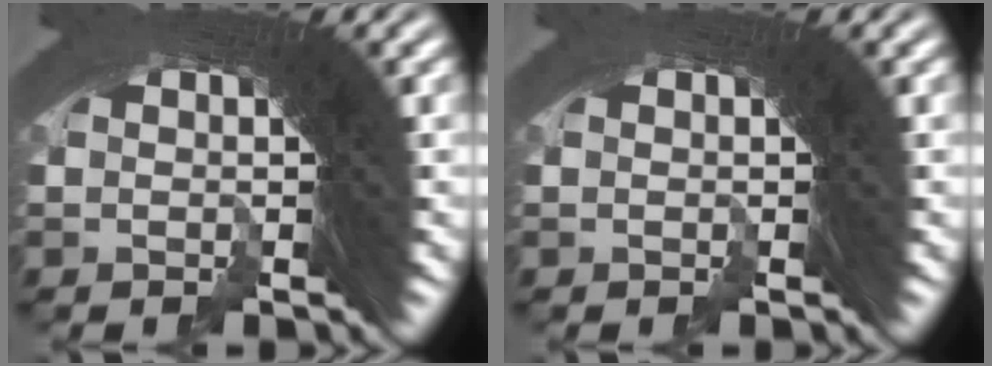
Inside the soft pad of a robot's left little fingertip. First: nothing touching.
{"total": 0.0}